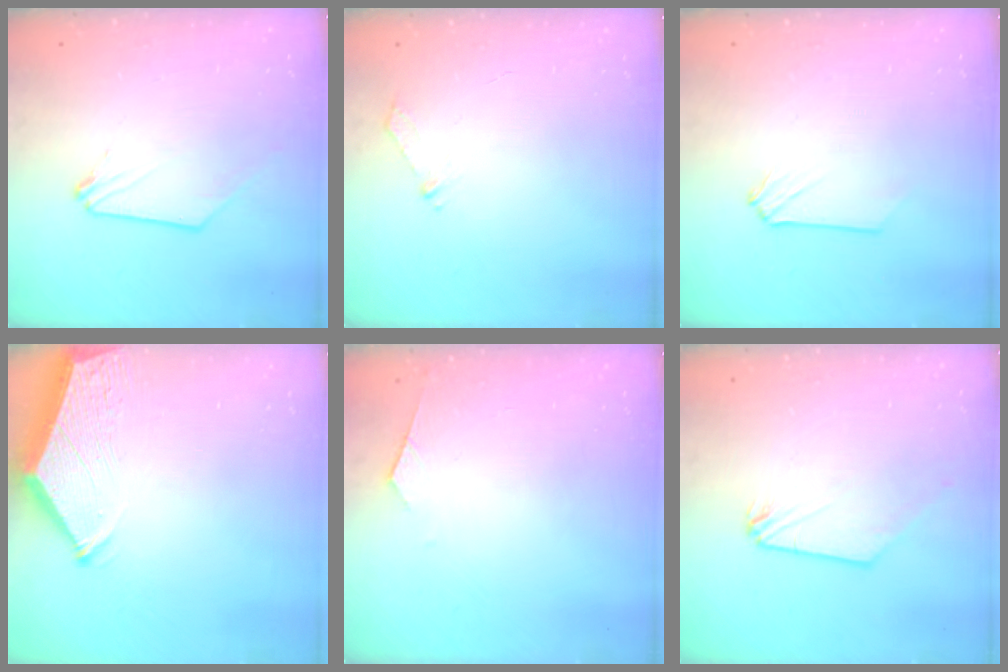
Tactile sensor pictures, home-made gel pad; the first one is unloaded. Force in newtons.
{"total": 3.0, "press": 2.9, "slide": 0.4}
{"total": 0.0}
{"total": 3.6, "press": 3.6, "slide": 0.6}
{"total": 4.4, "press": 4.4, "slide": 0.5}
{"total": 0.0}